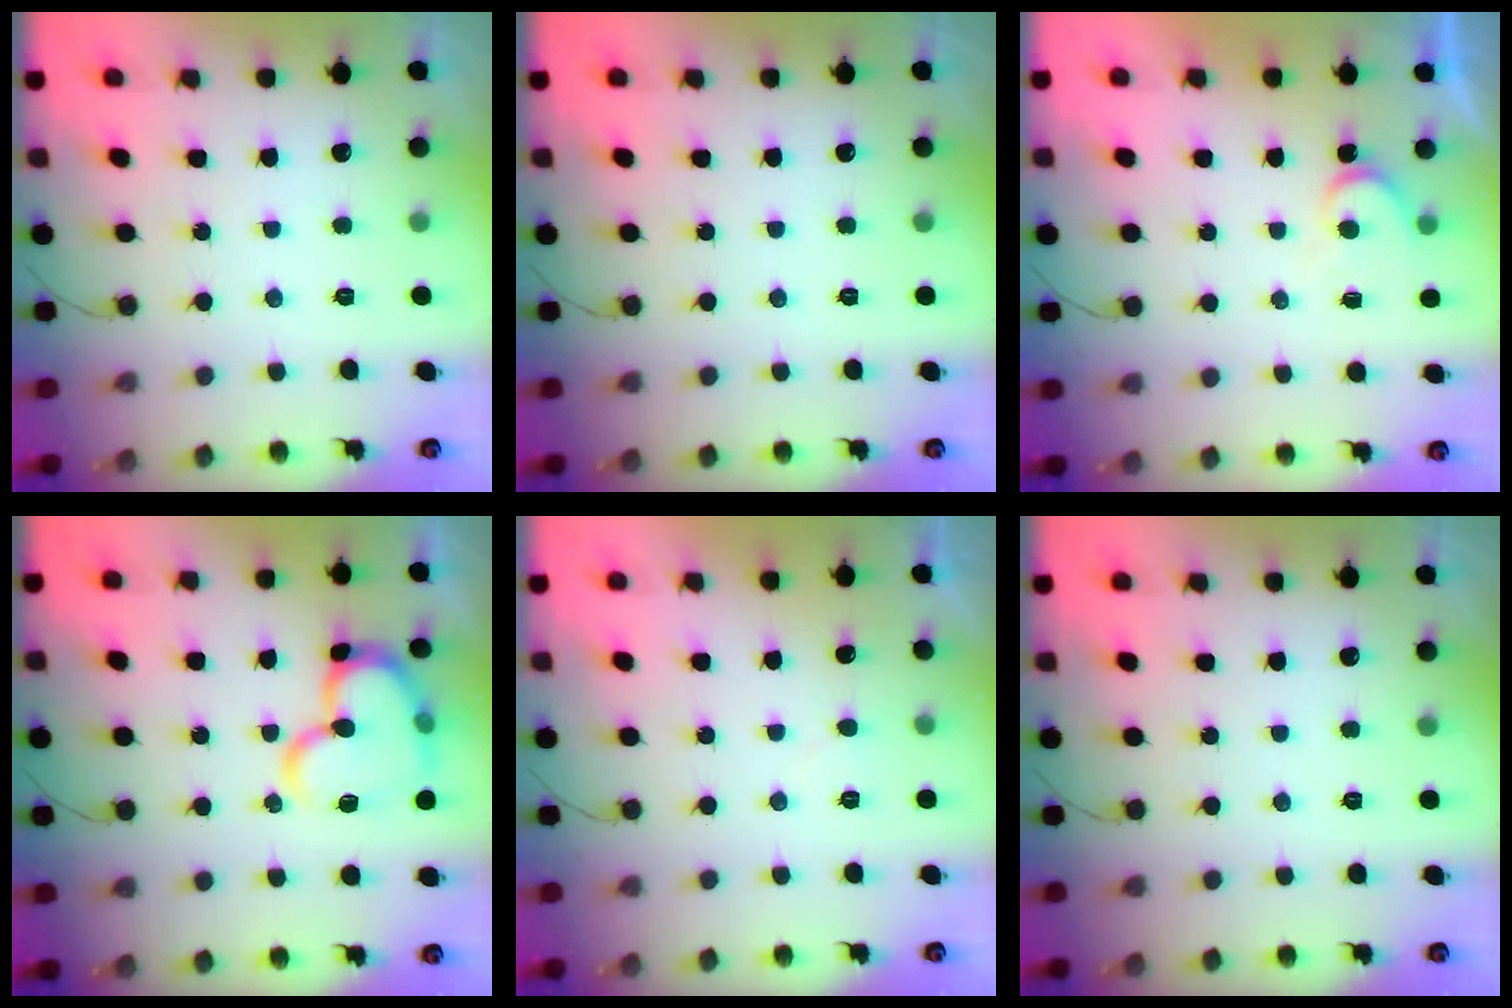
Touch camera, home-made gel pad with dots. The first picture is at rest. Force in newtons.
{"total": 0.0}
{"total": 3.7, "press": 3.7, "slide": 0.2}
{"total": 17.6, "press": 17.5, "slide": 2.1}
{"total": 3.8, "press": 3.7, "slide": 0.3}
{"total": 0.0}